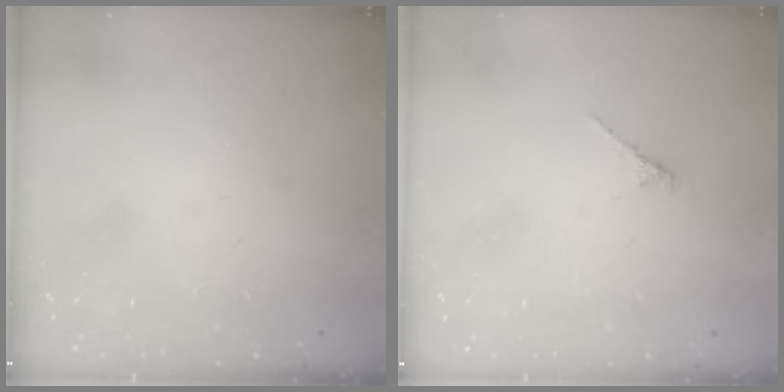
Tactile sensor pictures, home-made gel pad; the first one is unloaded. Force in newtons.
{"total": 1.6, "press": 1.5, "slide": 0.5}